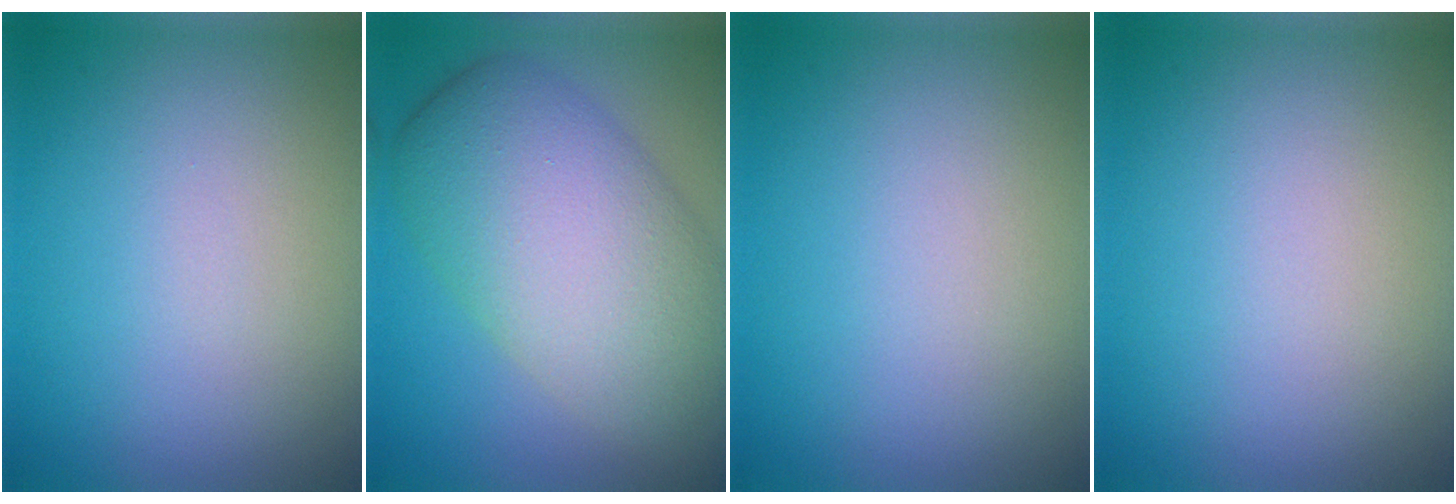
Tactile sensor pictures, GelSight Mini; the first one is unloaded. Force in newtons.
{"total": 11.2, "press": 11.2, "slide": 0.8}
{"total": 0.0}
{"total": 0.0}